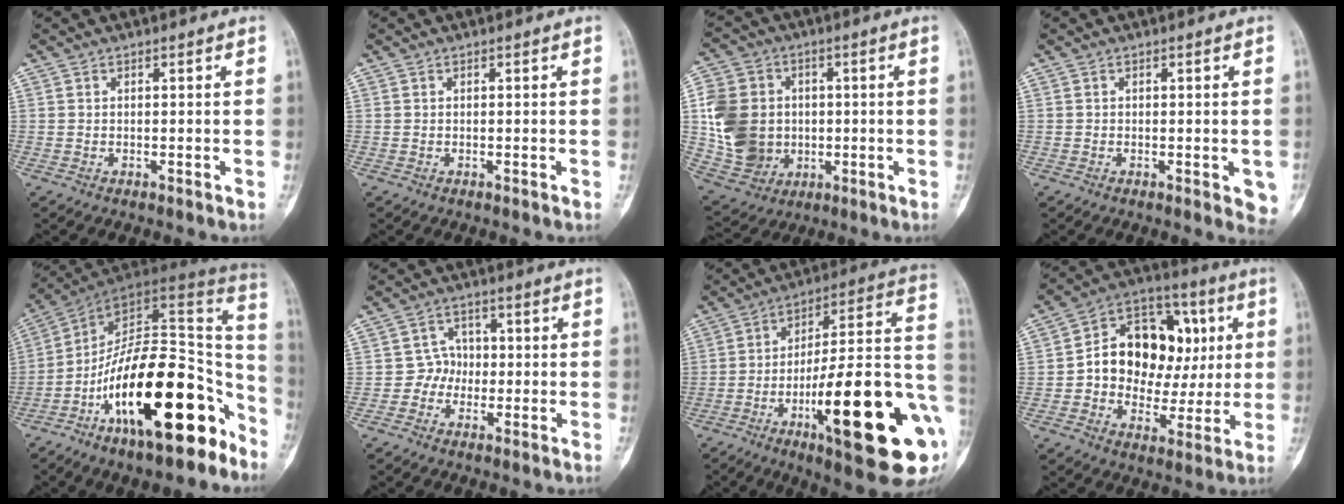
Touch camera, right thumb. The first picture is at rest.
{"total": 0.0}
{"total": 16.5, "force": [-0.5, 14.3, 8.3], "torque": [-0.138, 0.012, 0.005]}
{"total": 4.0, "force": [-1.1, 1.6, 3.5], "torque": [-0.021, -0.005, -0.013]}
{"total": 24.6, "force": [-12.7, 10.2, 18.4], "torque": [-0.223, 0.105, -0.203]}
{"total": 4.1, "force": [-0.8, 3.9, 1.1], "torque": [0.015, 0.015, -0.025]}
{"total": 29.1, "force": [-8.8, 6.8, 26.9], "torque": [-0.344, 0.018, -0.125]}
{"total": 19.3, "force": [2.2, 14.2, 12.8], "torque": [-0.142, 0.031, 0.036]}